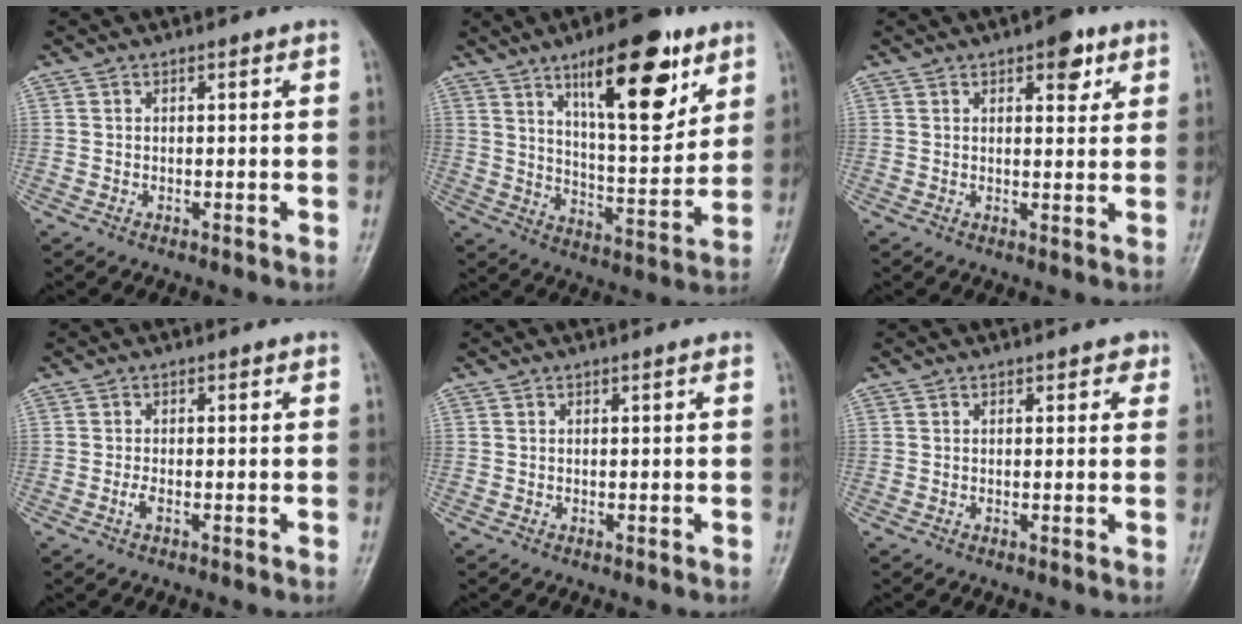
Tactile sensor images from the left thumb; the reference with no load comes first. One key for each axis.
{"total": 18.6, "fx": 10.1, "fy": 6.5, "fz": 14.2, "tx": -0.176, "ty": -0.052, "tz": 0.161}
{"total": 5.3, "fx": 2.9, "fy": 2.7, "fz": 3.6, "tx": -0.025, "ty": -0.010, "tz": 0.032}
{"total": 1.5, "fx": -0.4, "fy": 0.6, "fz": 1.3, "tx": -0.023, "ty": 0.000, "tz": -0.011}
{"total": 0.0}
{"total": 1.7, "fx": 0.9, "fy": 1.2, "fz": 0.9, "tx": 0.009, "ty": 0.000, "tz": 0.005}